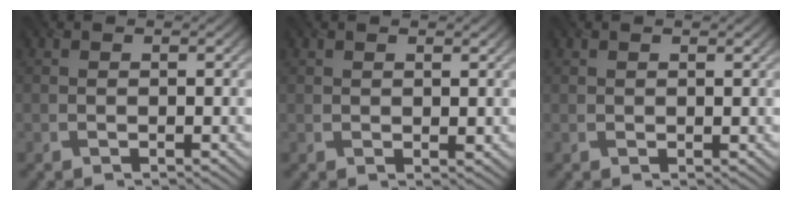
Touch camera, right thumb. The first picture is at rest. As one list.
[{"total": 1.1, "force": [0.7, 0.5, 0.6], "torque": [-0.012, -0.003, 0.017]}, {"total": 0.7, "force": [0.6, 0.3, 0.2], "torque": [-0.006, -0.001, 0.012]}]